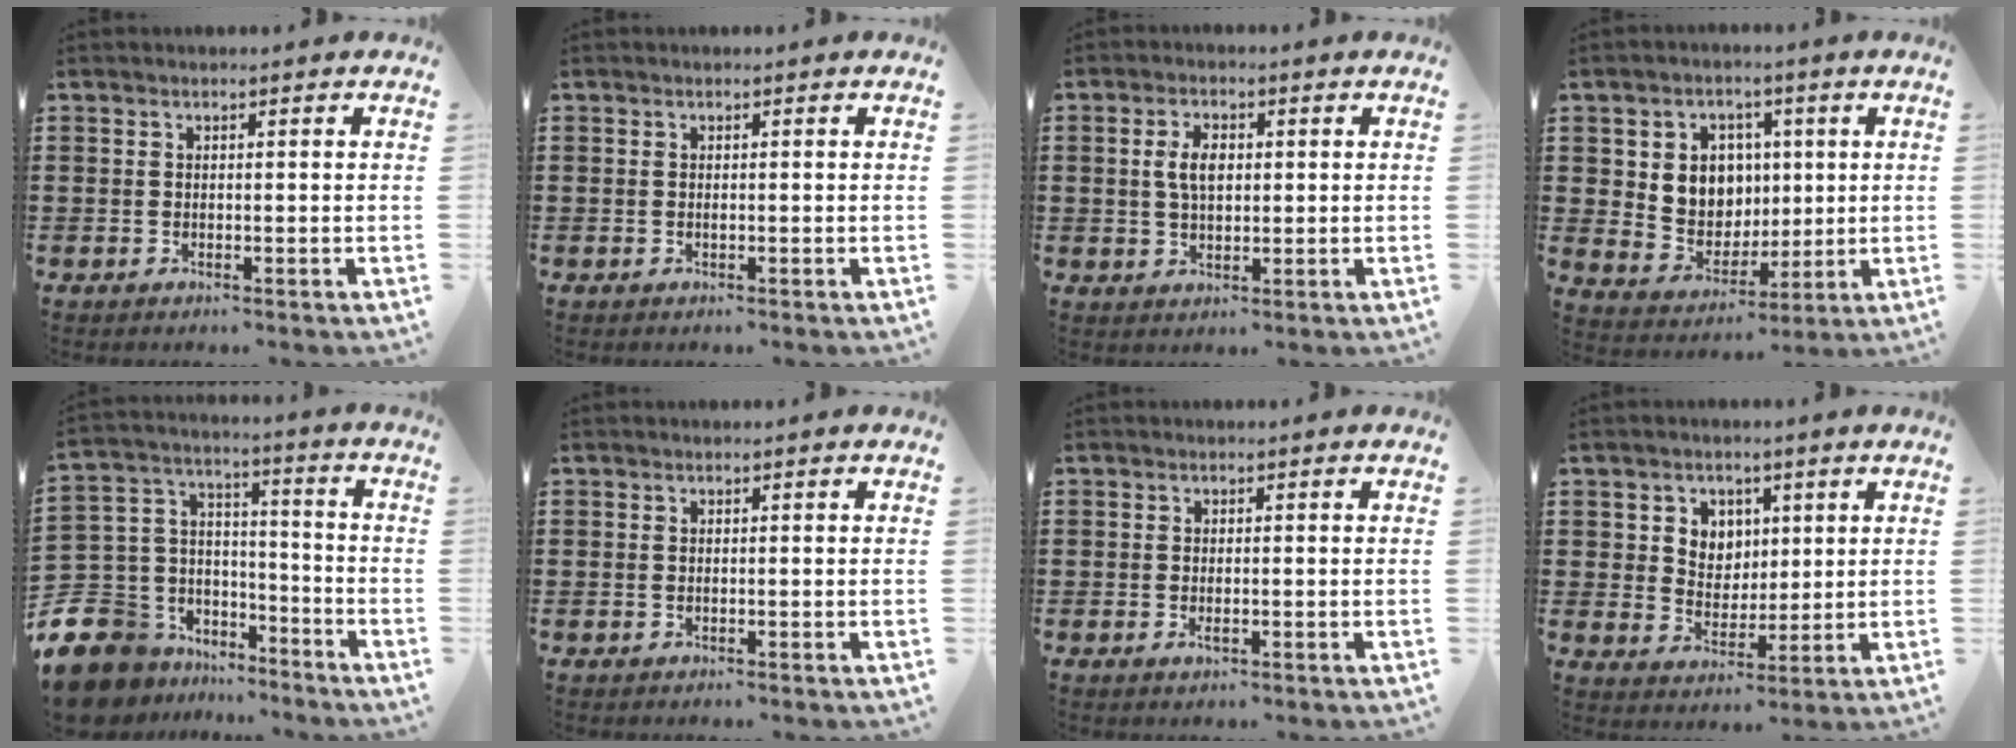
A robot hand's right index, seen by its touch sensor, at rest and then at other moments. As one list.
[{"total": 0.0}, {"total": 4.4, "force": [0.6, 2.2, 3.7], "torque": [-0.078, 0.011, 0.009]}, {"total": 7.0, "force": [1.8, 6.5, 2.2], "torque": [-0.053, 0.002, 0.031]}, {"total": 9.6, "force": [-7.8, 5.3, 1.6], "torque": [-0.087, 0.011, -0.157]}, {"total": 0.0}, {"total": 1.2, "force": [-0.3, 0.4, 1.0], "torque": [-0.020, -0.004, -0.005]}, {"total": 4.4, "force": [1.9, 4.0, 0.5], "torque": [-0.024, 0.006, 0.032]}]